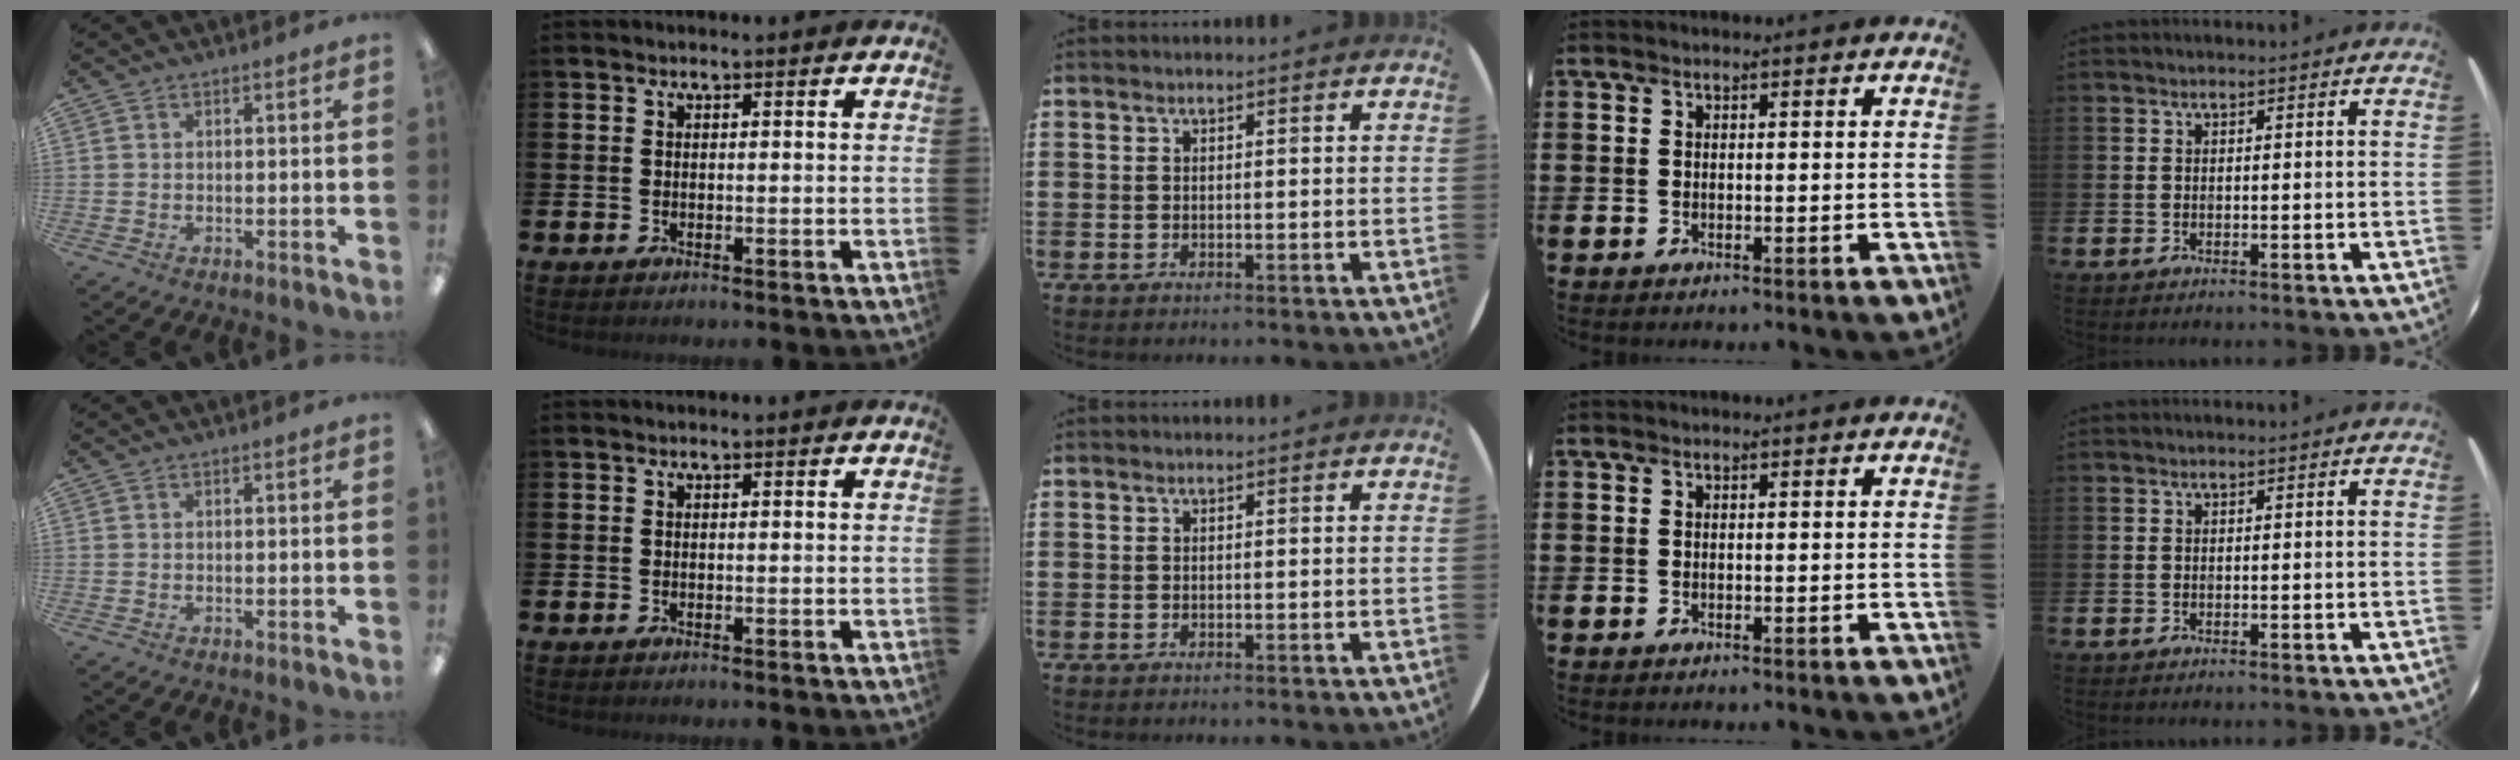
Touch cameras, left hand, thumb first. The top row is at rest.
{}